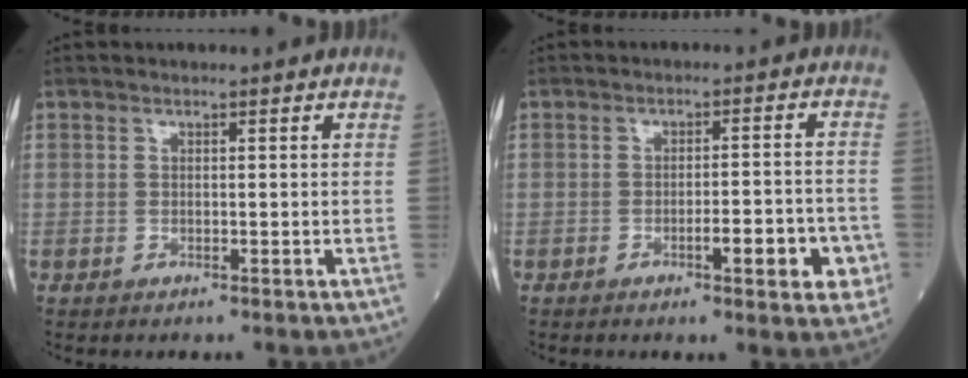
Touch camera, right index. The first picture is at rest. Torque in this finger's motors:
{"motor_torque": [0.53, -0.34, 0.31, 0.09]}